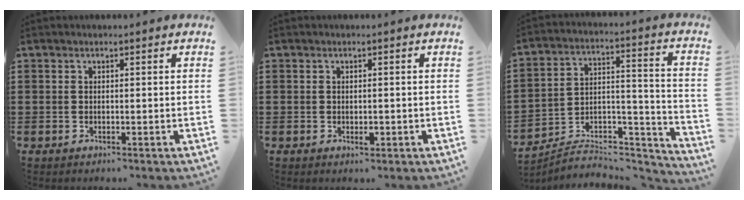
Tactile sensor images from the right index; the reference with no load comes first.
{"total": 1.3, "force": [-0.3, 0.7, 1.1], "torque": [-0.019, 0.000, -0.006]}
{"total": 5.1, "force": [-4.5, 2.1, 1.1], "torque": [-0.015, 0.002, -0.088]}